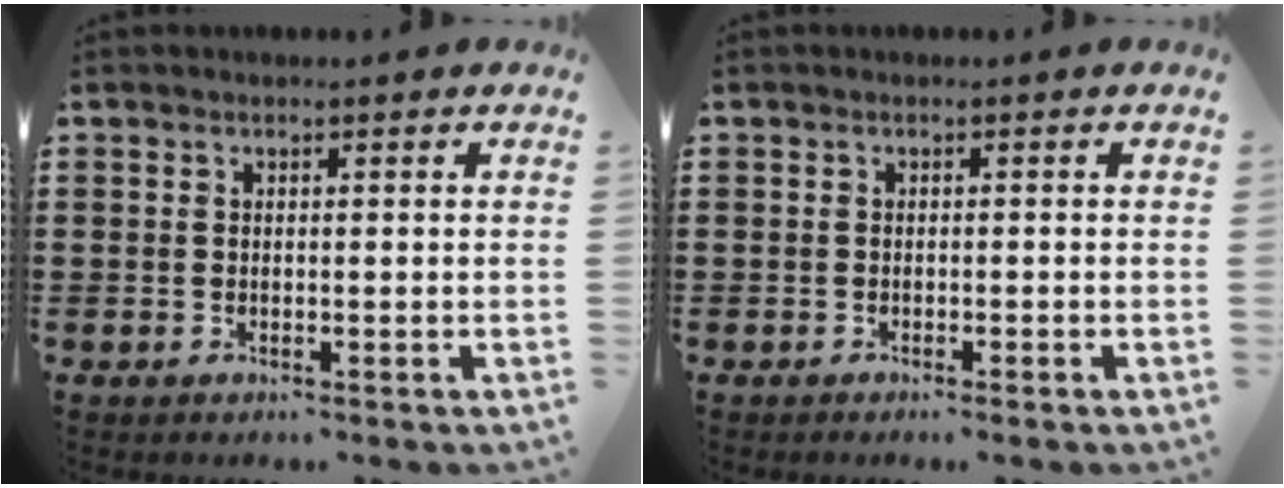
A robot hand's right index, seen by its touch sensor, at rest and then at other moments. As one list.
[{"total": 0.6, "force": [-0.6, -0.1, 0.1], "torque": [-0.005, -0.005, -0.011]}]